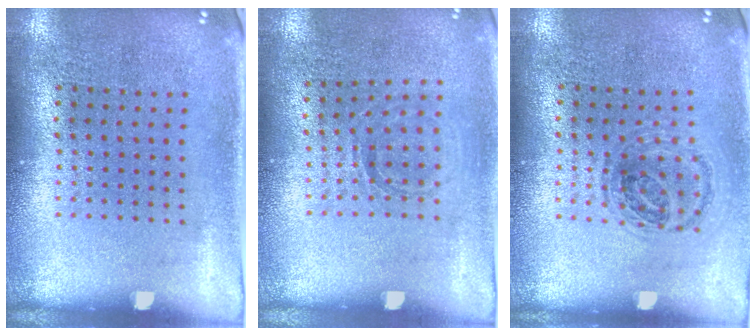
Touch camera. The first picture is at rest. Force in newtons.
{"total": 0.8, "press": 0.8, "slide": 0.1}
{"total": 1.1, "press": 1.0, "slide": 0.5}